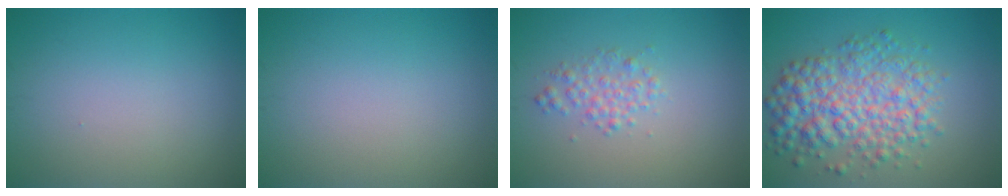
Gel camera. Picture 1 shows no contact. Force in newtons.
{"total": 0.0}
{"total": 1.9, "press": 1.9, "slide": 0.0}
{"total": 6.9, "press": 6.9, "slide": 0.1}